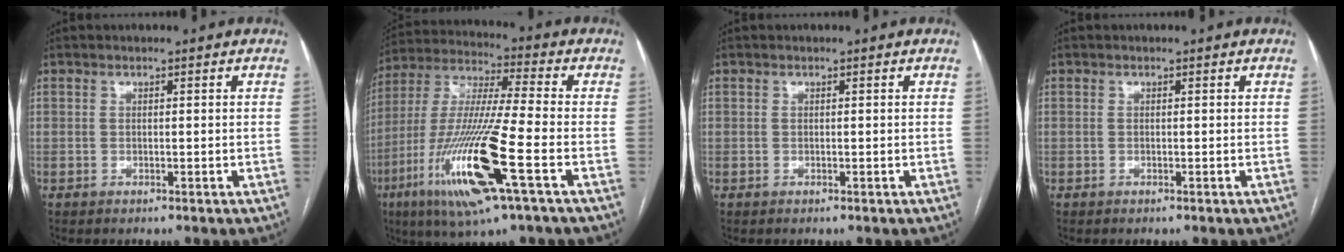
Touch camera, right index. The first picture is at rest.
{"total": 19.2, "force": [-7.5, 0.9, 17.7], "torque": [-0.384, -0.030, -0.141]}
{"total": 0.0}
{"total": 0.0}